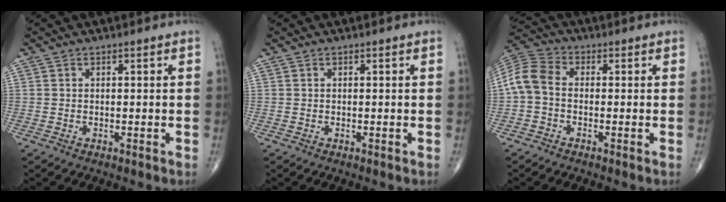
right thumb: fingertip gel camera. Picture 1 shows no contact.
{"total": 0.0}
{"total": 7.1, "force": [-0.7, 4.7, 5.2], "torque": [-0.105, 0.020, -0.030]}